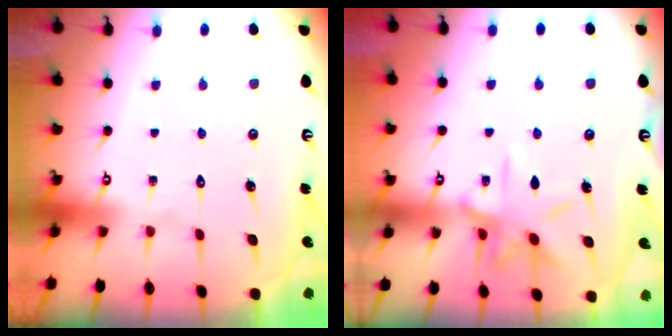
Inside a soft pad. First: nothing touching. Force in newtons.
{"total": 9.7, "press": 9.7, "slide": 0.6}